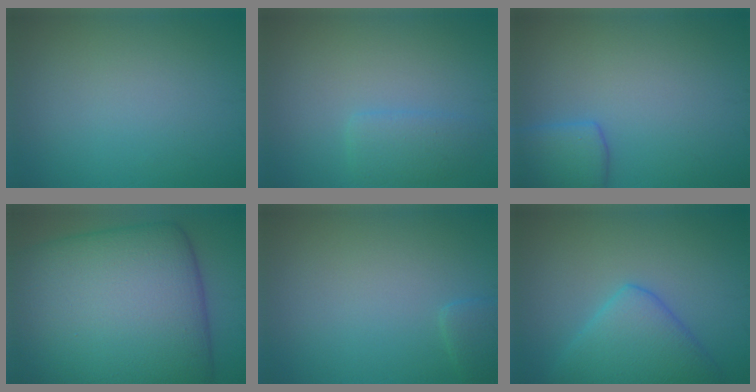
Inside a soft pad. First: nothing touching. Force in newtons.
{"total": 2.1, "press": 2.1, "slide": 0.2}
{"total": 3.6, "press": 3.6, "slide": 0.1}
{"total": 20.0, "press": 20.0, "slide": 0.3}
{"total": 1.1, "press": 1.1, "slide": 0.1}
{"total": 5.7, "press": 5.7, "slide": 0.3}